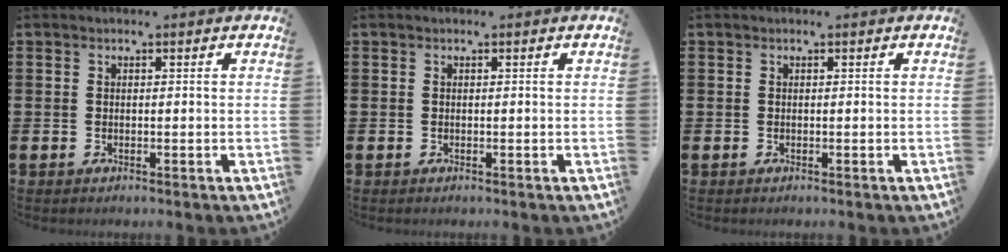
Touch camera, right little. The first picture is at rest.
{"total": 0.0}
{"total": 0.0}